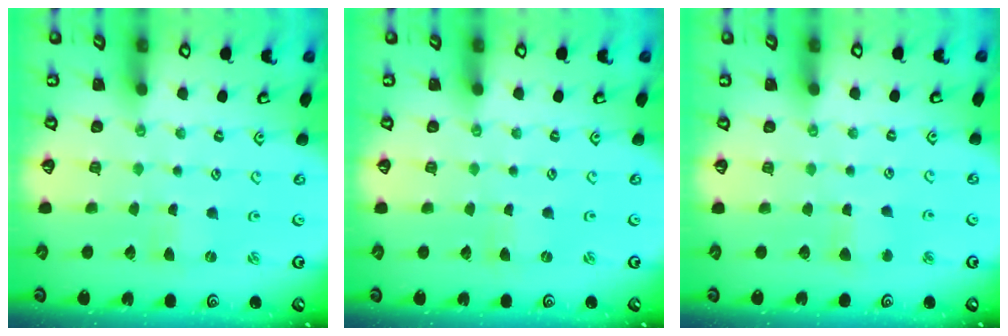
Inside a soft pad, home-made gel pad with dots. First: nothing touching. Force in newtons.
{"total": 0.0}
{"total": 3.1, "press": 3.1, "slide": 0.4}